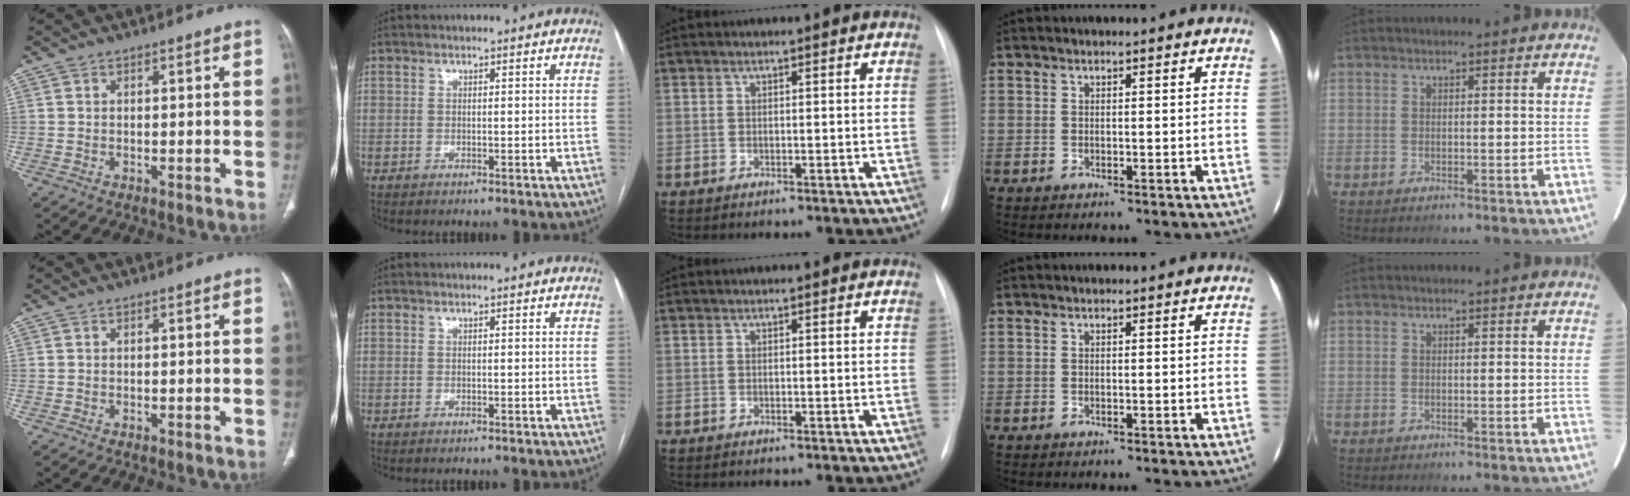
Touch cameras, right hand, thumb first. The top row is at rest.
{}